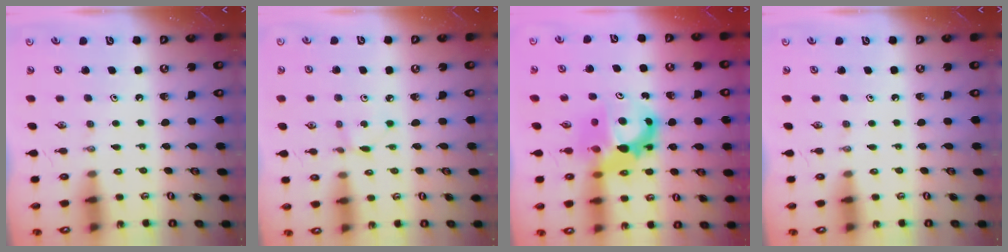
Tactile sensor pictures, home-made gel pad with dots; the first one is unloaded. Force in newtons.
{"total": 0.8, "press": 0.8, "slide": 0.1}
{"total": 9.7, "press": 9.7, "slide": 0.8}
{"total": 0.0}